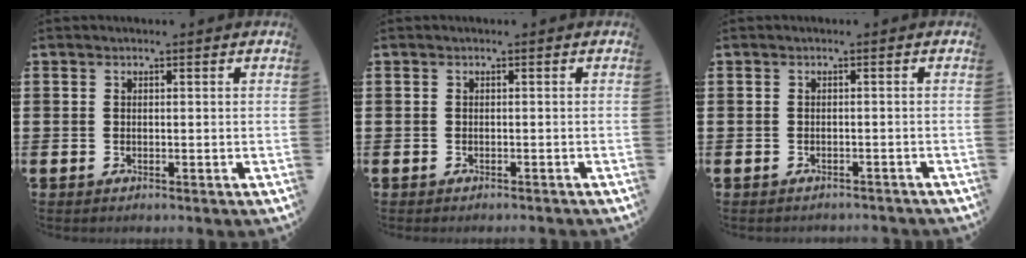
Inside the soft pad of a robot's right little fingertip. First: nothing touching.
{"total": 0.0}
{"total": 0.7, "force": [-0.7, 0.0, 0.0], "torque": [0.000, -0.001, -0.014]}